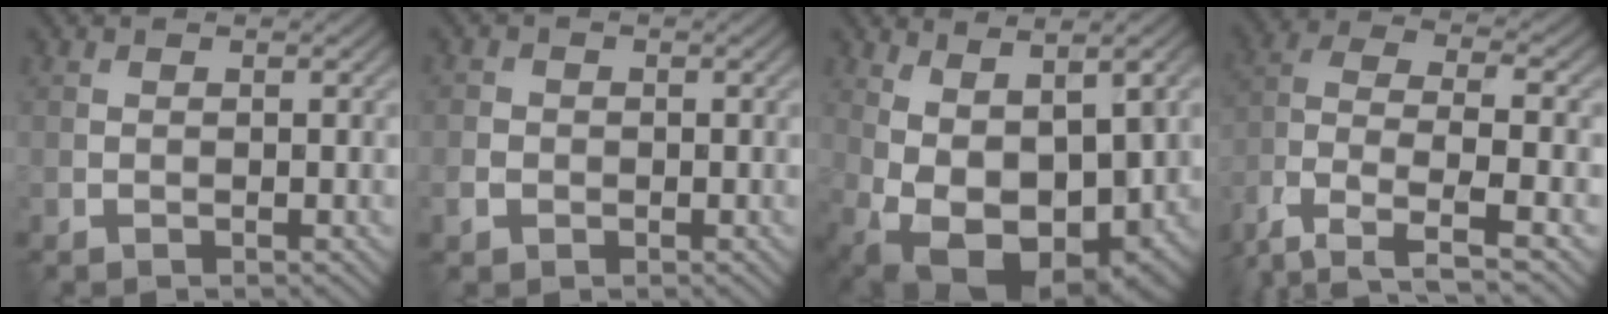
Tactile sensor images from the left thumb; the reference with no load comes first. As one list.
[{"total": 2.0, "force": [-0.7, 1.8, 0.7], "torque": [-0.015, -0.003, -0.017]}, {"total": 13.8, "force": [0.5, 7.1, 11.8], "torque": [-0.223, -0.033, 0.054]}, {"total": 8.8, "force": [-4.8, 3.6, 6.4], "torque": [-0.142, -0.015, -0.102]}]